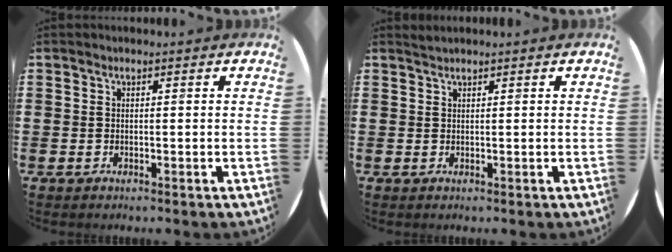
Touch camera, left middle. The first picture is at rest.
{"total": 0.8, "force": [0.8, -0.1, 0.0], "torque": [-0.001, -0.001, 0.015]}